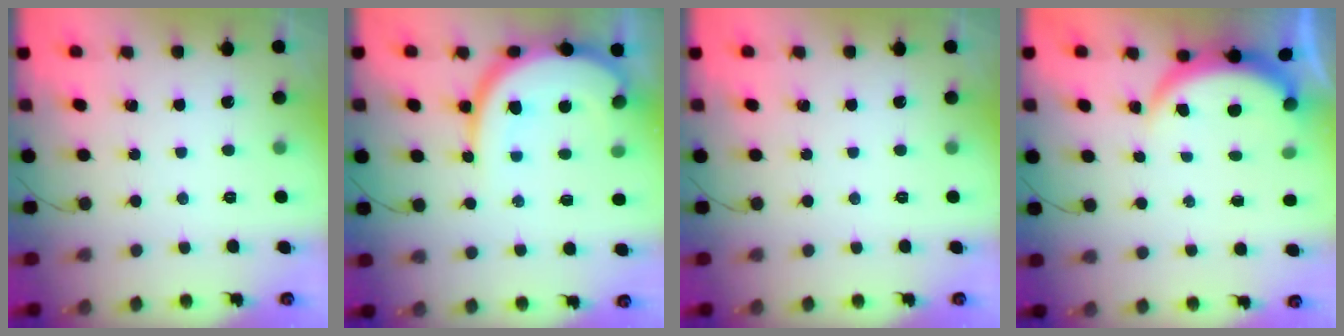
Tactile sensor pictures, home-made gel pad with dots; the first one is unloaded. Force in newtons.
{"total": 13.2, "press": 13.1, "slide": 1.5}
{"total": 0.0}
{"total": 3.8, "press": 3.8, "slide": 0.3}